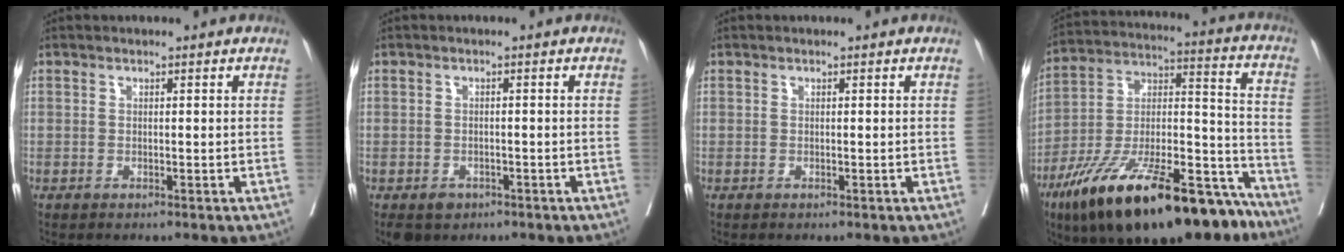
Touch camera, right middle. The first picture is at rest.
{"total": 3.2, "force": [-1.9, 2.3, 1.1], "torque": [-0.015, 0.000, -0.024]}
{"total": 0.0}
{"total": 28.0, "force": [-19.5, 7.3, 18.8], "torque": [-0.279, 0.002, -0.322]}